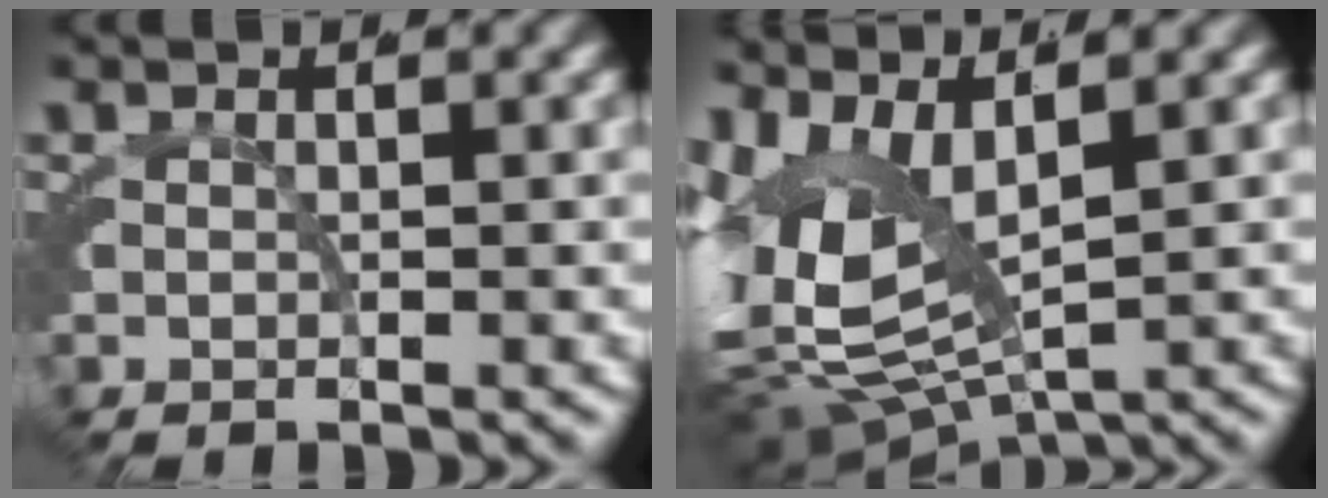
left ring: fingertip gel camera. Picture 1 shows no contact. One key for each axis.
{"total": 12.5, "fx": -0.8, "fy": 8.7, "fz": 8.9, "tx": -0.196, "ty": -0.044, "tz": 0.007}